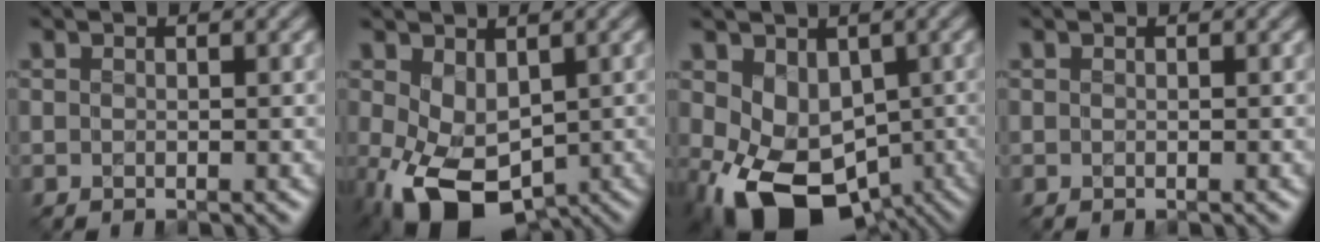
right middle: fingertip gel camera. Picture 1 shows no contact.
{"total": 7.7, "force": [-1.9, 4.8, 5.7], "torque": [-0.135, -0.021, -0.020]}
{"total": 10.0, "force": [-2.5, 7.0, 6.7], "torque": [-0.128, -0.031, -0.026]}
{"total": 0.0}